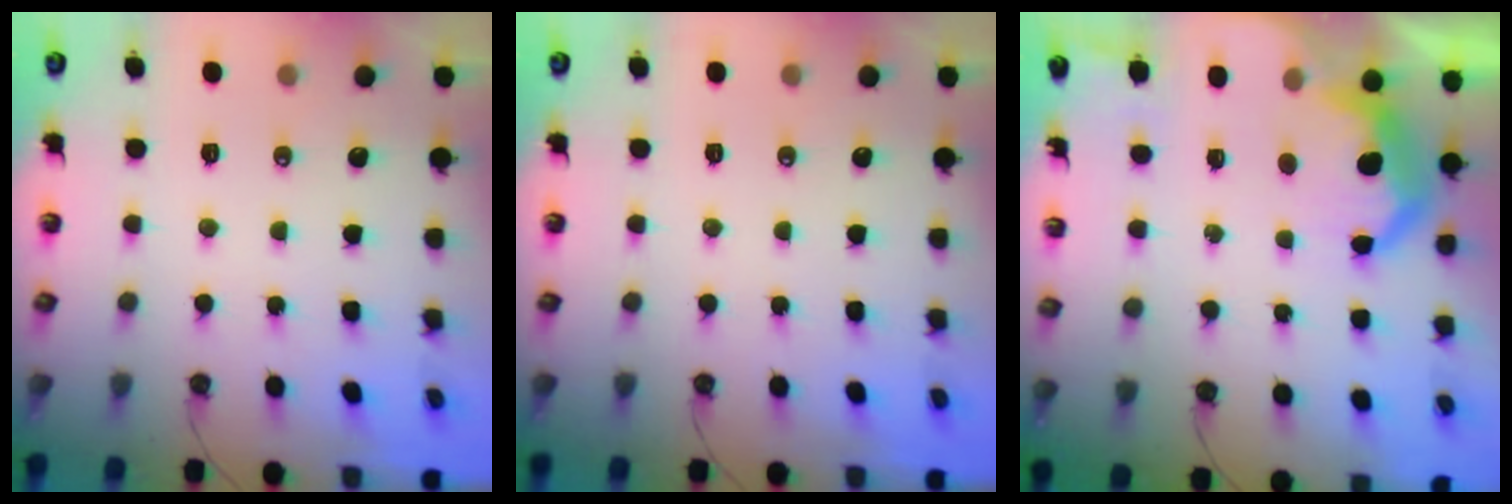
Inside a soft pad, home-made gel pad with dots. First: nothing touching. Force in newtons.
{"total": 0.0}
{"total": 8.2, "press": 8.2, "slide": 0.8}